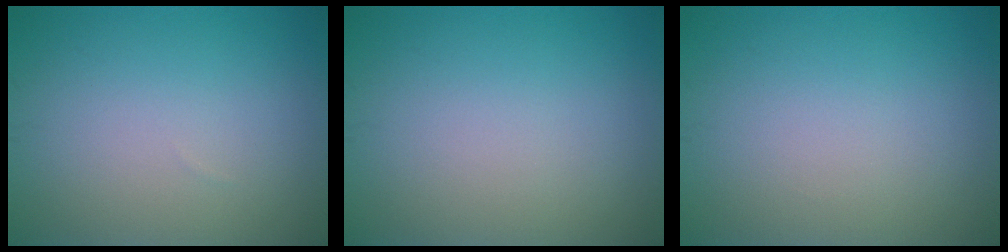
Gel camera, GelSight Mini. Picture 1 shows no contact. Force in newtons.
{"total": 0.0}
{"total": 0.0}